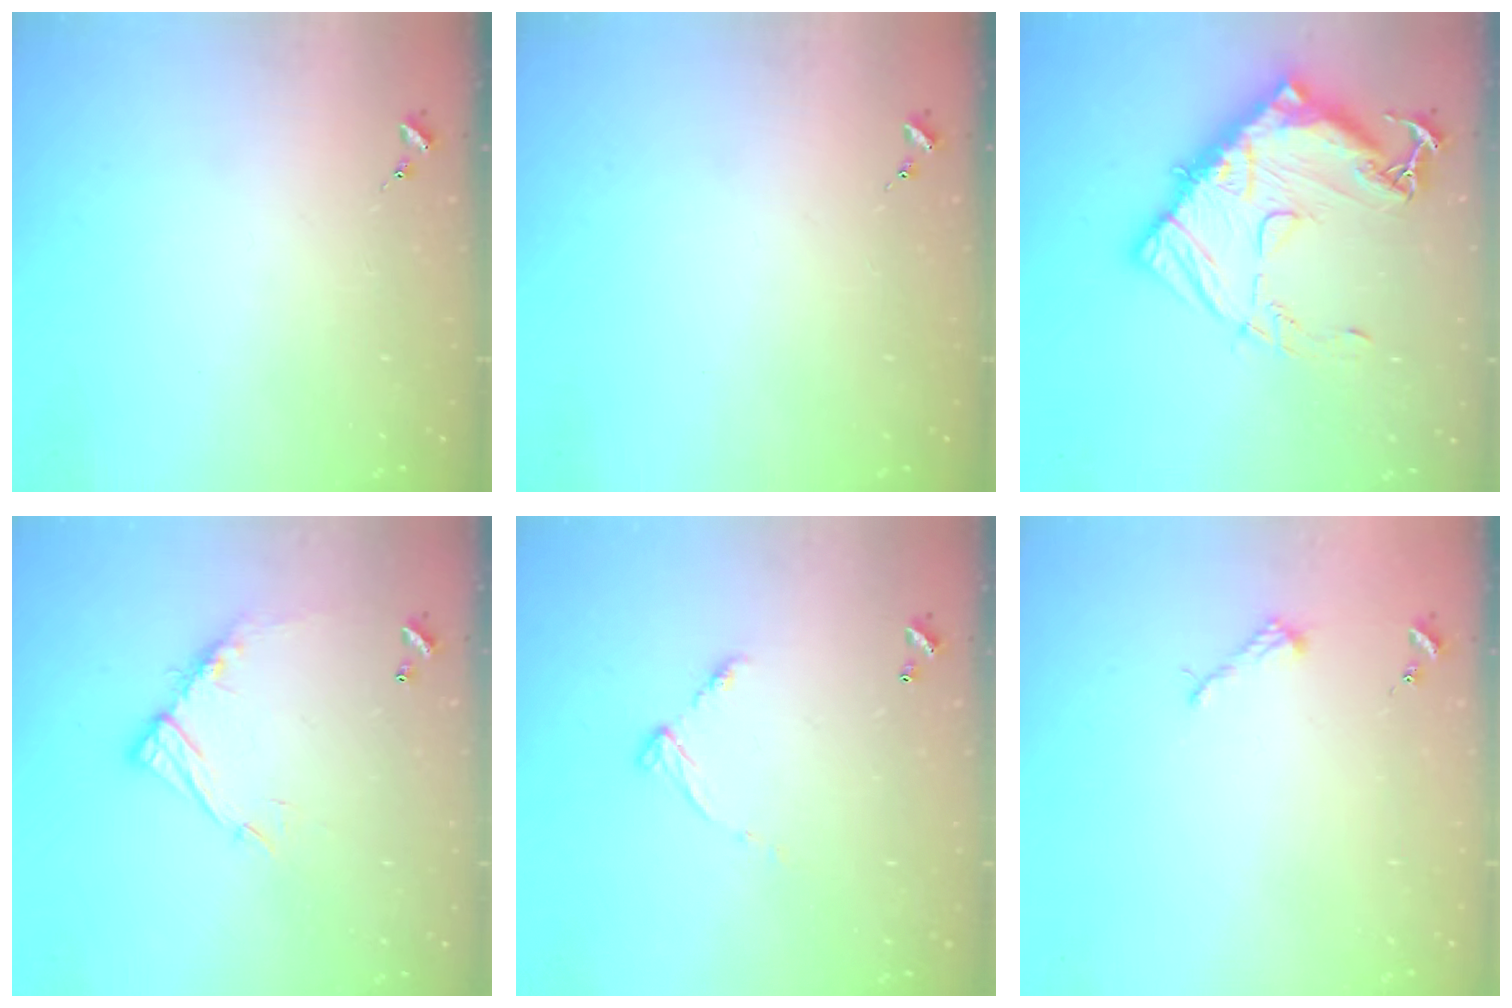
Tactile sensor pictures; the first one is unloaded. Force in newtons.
{"total": 0.0}
{"total": 19.9, "press": 19.8, "slide": 1.7}
{"total": 12.8, "press": 12.8, "slide": 1.0}
{"total": 5.8, "press": 5.8, "slide": 0.4}
{"total": 2.6, "press": 2.6, "slide": 0.3}